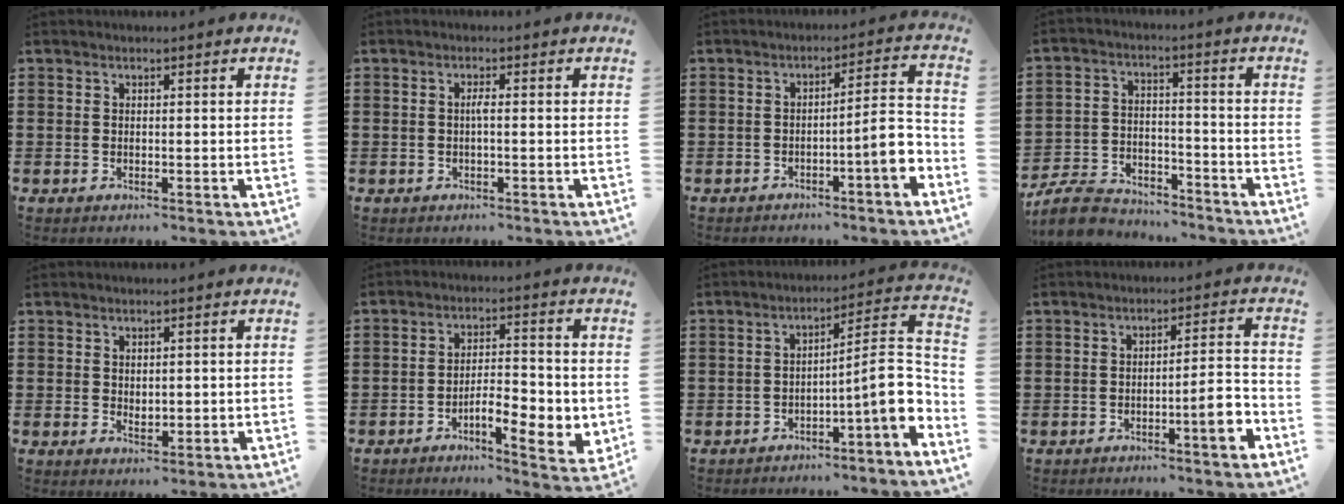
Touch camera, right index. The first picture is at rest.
{"total": 1.3, "force": [-0.2, 0.0, 1.3], "torque": [-0.027, 0.000, -0.005]}
{"total": 7.3, "force": [-3.1, 0.9, 6.6], "torque": [-0.092, -0.008, -0.059]}
{"total": 7.9, "force": [-7.5, 1.9, 1.7], "torque": [-0.043, 0.019, -0.149]}
{"total": 1.6, "force": [0.9, 1.1, 0.7], "torque": [-0.007, 0.004, 0.015]}
{"total": 6.8, "force": [-2.6, 2.5, 5.8], "torque": [-0.089, 0.001, -0.045]}
{"total": 9.2, "force": [-3.2, 1.2, 8.5], "torque": [-0.112, -0.026, -0.069]}
{"total": 6.1, "force": [-2.8, 0.7, 5.3], "torque": [-0.077, -0.005, -0.050]}